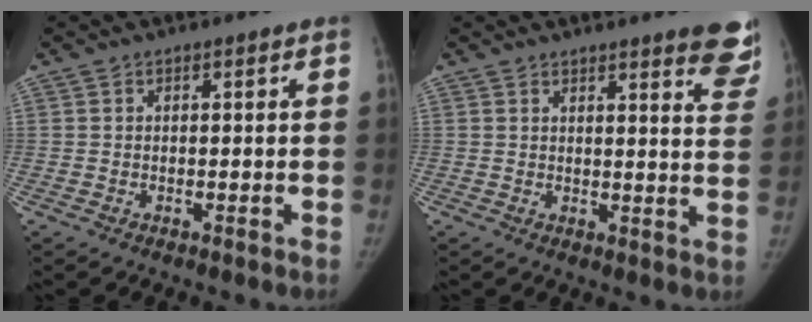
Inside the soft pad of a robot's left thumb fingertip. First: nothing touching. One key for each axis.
{"total": 10.3, "fx": 7.5, "fy": 2.1, "fz": 6.7, "tx": -0.049, "ty": -0.036, "tz": 0.072}